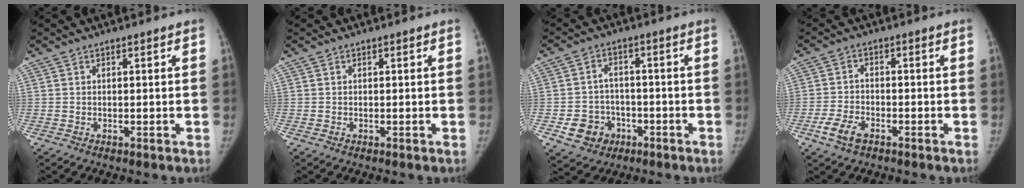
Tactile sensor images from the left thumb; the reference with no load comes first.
{"total": 0.0}
{"total": 7.4, "force": [-3.1, 6.2, 2.5], "torque": [-0.023, 0.023, -0.041]}
{"total": 5.2, "force": [-3.0, 2.7, 3.3], "torque": [-0.070, 0.011, -0.057]}